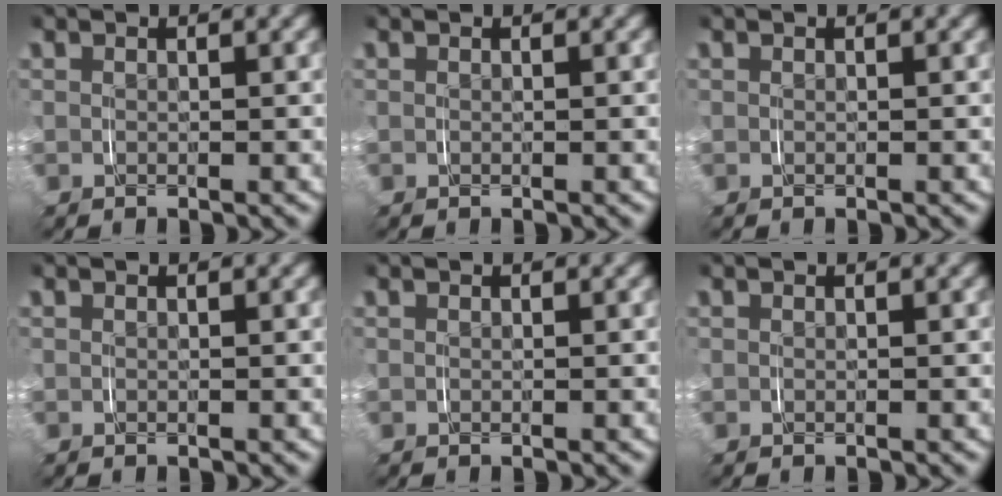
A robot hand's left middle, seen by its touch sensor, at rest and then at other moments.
{"total": 0.0}
{"total": 0.0}
{"total": 0.0}
{"total": 0.0}
{"total": 0.0}